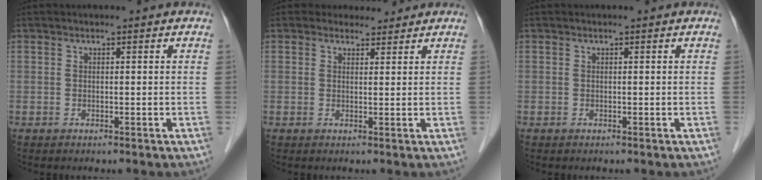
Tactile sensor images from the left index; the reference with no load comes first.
{"total": 2.5, "force": [2.2, 1.1, -0.1], "torque": [0.002, 0.002, 0.030]}
{"total": 0.0}